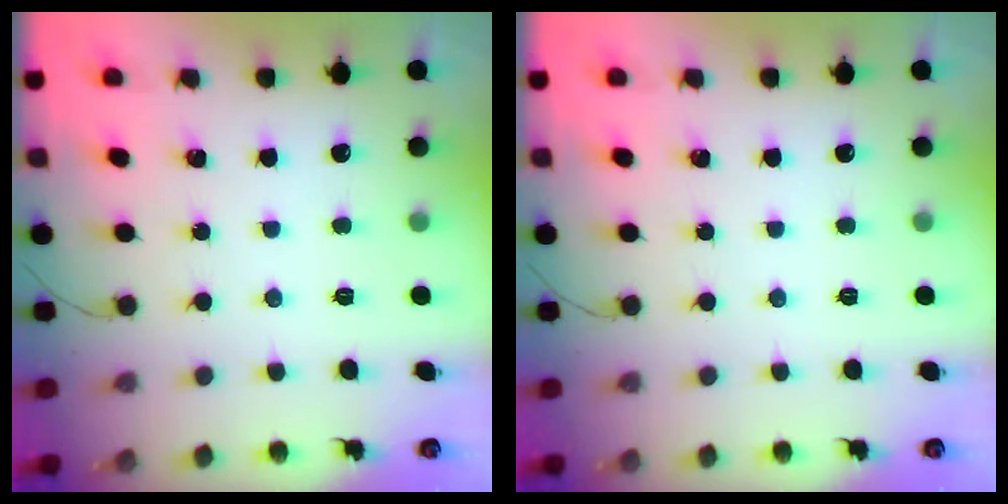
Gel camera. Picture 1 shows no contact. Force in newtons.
{"total": 0.0}